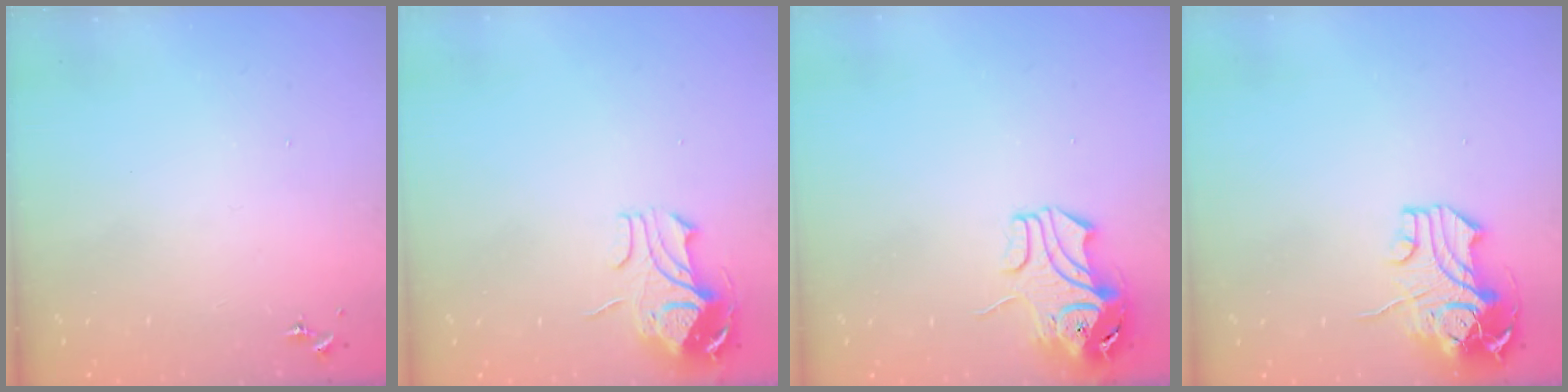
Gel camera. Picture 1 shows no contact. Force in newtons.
{"total": 9.6, "press": 9.6, "slide": 1.1}
{"total": 9.1, "press": 9.0, "slide": 1.4}
{"total": 12.2, "press": 12.0, "slide": 2.1}